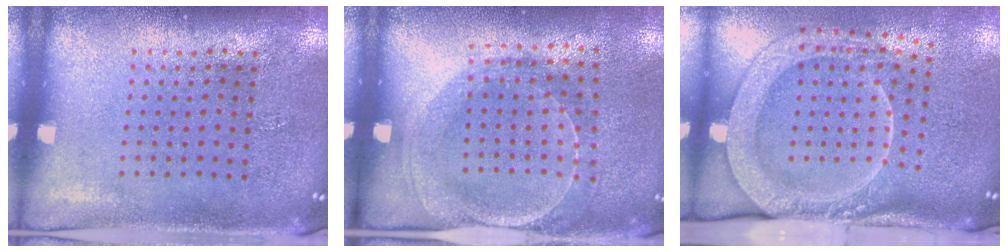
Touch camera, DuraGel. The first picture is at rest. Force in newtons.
{"total": 1.6, "press": 1.5, "slide": 0.4}
{"total": 2.7, "press": 2.1, "slide": 1.7}